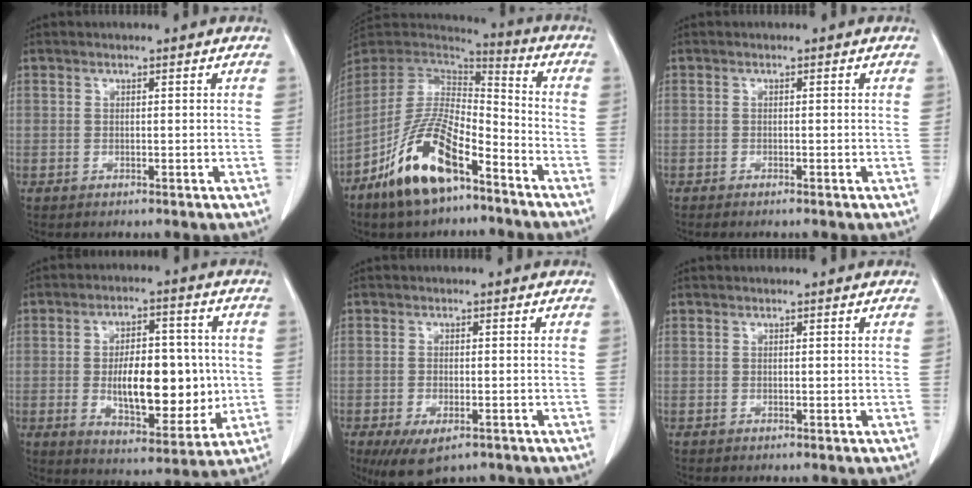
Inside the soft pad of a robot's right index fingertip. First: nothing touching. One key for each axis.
{"total": 15.8, "fx": -9.1, "fy": 5.2, "fz": 11.8, "tx": -0.235, "ty": -0.004, "tz": -0.168}
{"total": 1.6, "fx": -1.3, "fy": 0.0, "fz": 1.0, "tx": -0.015, "ty": -0.001, "tz": -0.014}
{"total": 14.1, "fx": -0.7, "fy": 6.3, "fz": 12.6, "tx": -0.200, "ty": 0.007, "tz": -0.002}
{"total": 6.9, "fx": -4.5, "fy": 2.8, "fz": 4.4, "tx": -0.070, "ty": -0.011, "tz": -0.068}
{"total": 0.0}